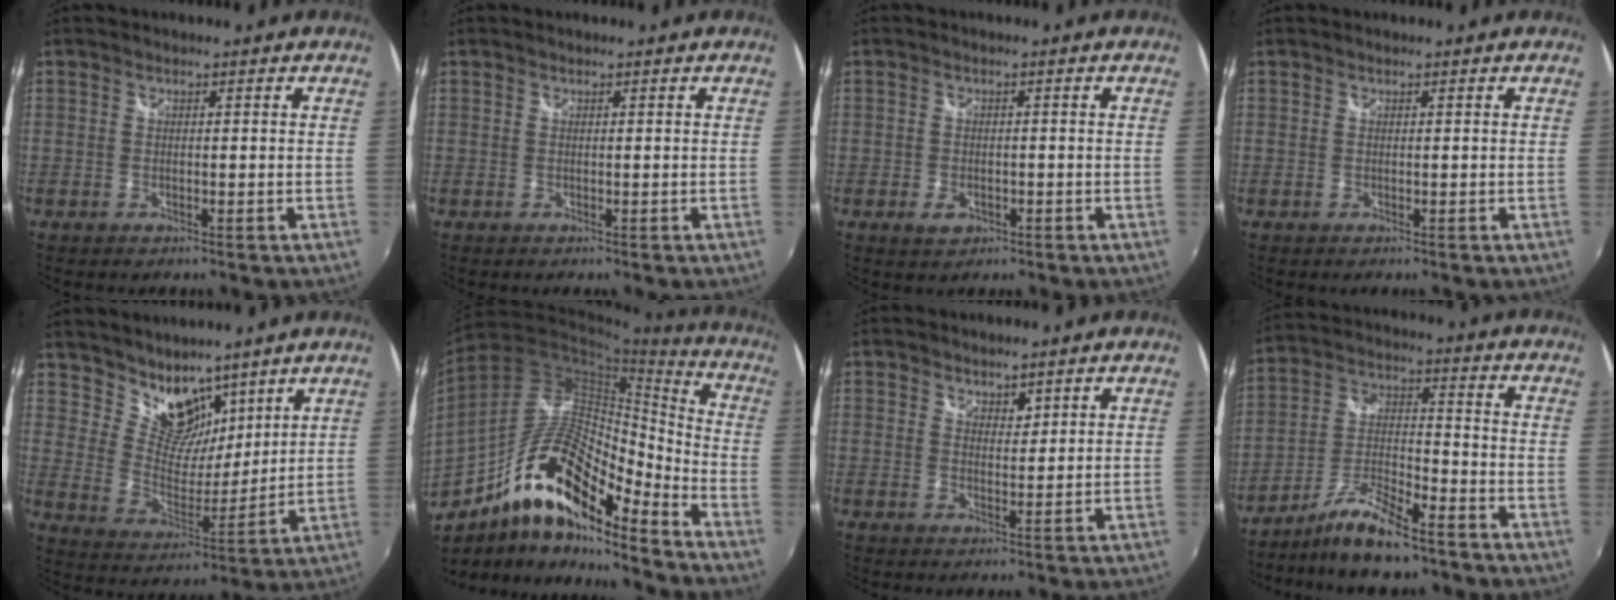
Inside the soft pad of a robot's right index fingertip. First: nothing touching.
{"total": 0.0}
{"total": 3.0, "force": [-1.4, 2.1, 1.6], "torque": [-0.031, -0.004, -0.022]}
{"total": 0.0}
{"total": 11.3, "force": [8.6, 6.4, 3.7], "torque": [-0.062, 0.001, 0.164]}
{"total": 19.6, "force": [-12.4, 6.2, 13.9], "torque": [-0.245, 0.002, -0.233]}
{"total": 2.2, "force": [1.8, 1.1, 0.6], "torque": [-0.004, 0.000, 0.030]}
{"total": 10.9, "force": [-8.4, 2.4, 6.6], "torque": [-0.140, 0.002, -0.156]}